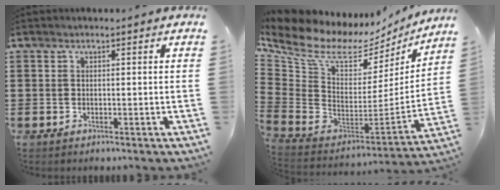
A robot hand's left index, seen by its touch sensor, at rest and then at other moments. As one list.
[{"total": 8.9, "force": [6.1, 4.3, 4.7], "torque": [-0.134, -0.058, 0.101]}]